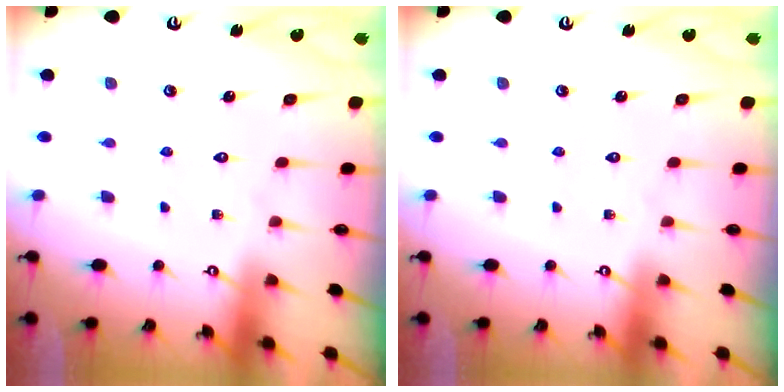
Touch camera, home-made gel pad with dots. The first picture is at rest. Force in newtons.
{"total": 0.0}